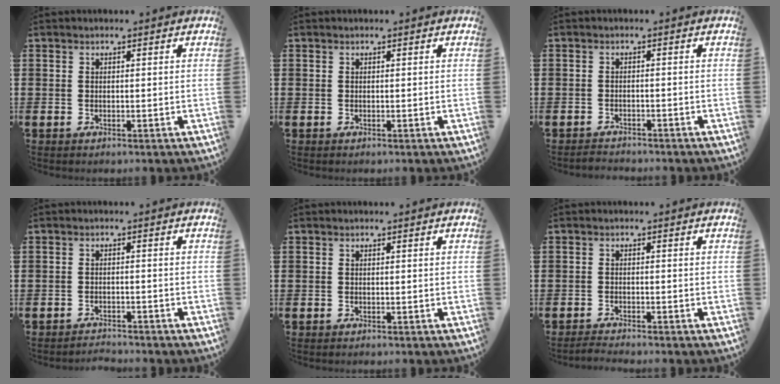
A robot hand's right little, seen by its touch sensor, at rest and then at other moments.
{"total": 0.0}
{"total": 1.2, "force": [-1.1, 0.0, -0.1], "torque": [-0.002, 0.003, -0.024]}
{"total": 1.6, "force": [-1.6, -0.1, -0.2], "torque": [-0.001, 0.005, -0.034]}
{"total": 0.0}
{"total": 1.2, "force": [-1.1, -0.1, 0.3], "torque": [-0.007, 0.001, -0.022]}